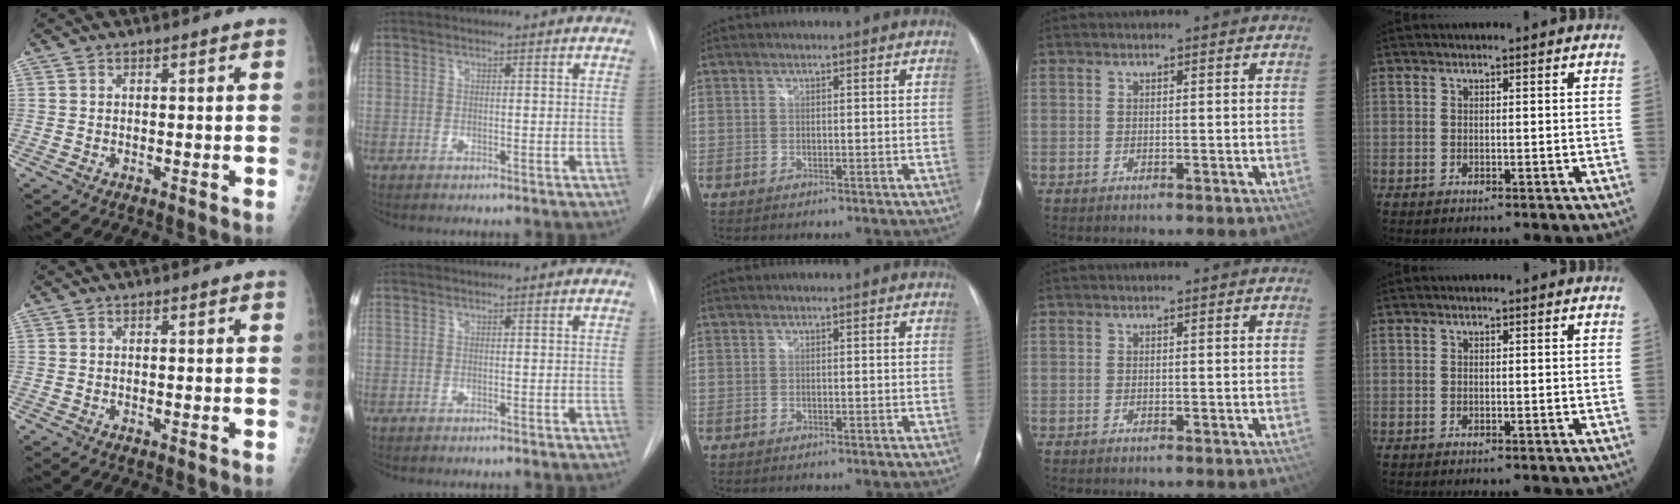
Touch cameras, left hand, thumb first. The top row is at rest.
{}